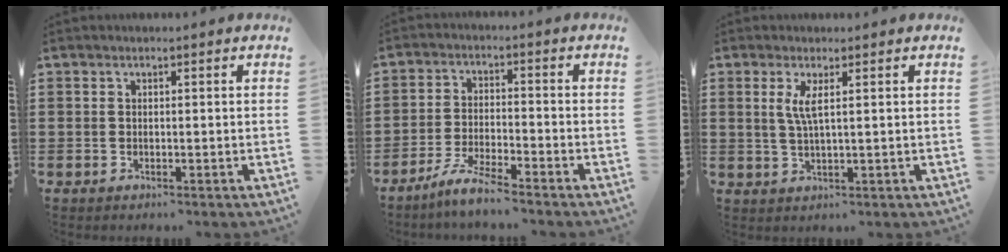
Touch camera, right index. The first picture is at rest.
{"total": 5.0, "force": [-4.6, -0.1, 2.0], "torque": [-0.048, -0.006, -0.090]}
{"total": 3.2, "force": [1.0, 0.2, 3.0], "torque": [-0.065, -0.003, 0.015]}